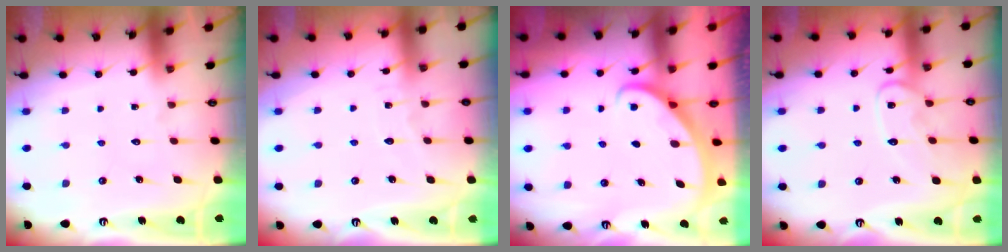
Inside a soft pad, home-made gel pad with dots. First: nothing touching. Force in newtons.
{"total": 3.4, "press": 3.4, "slide": 0.4}
{"total": 2.6, "press": 2.6, "slide": 0.1}
{"total": 10.0, "press": 10.0, "slide": 0.3}